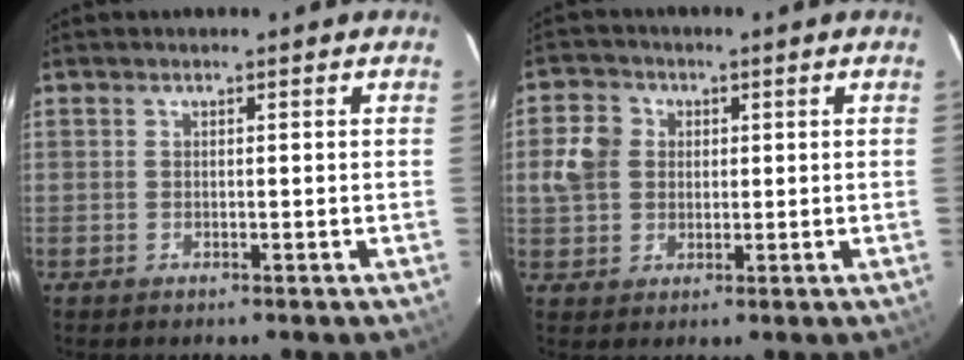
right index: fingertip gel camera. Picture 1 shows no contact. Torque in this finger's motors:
{"motor_torque": [0.44, -0.03, 0.23, 0.05]}